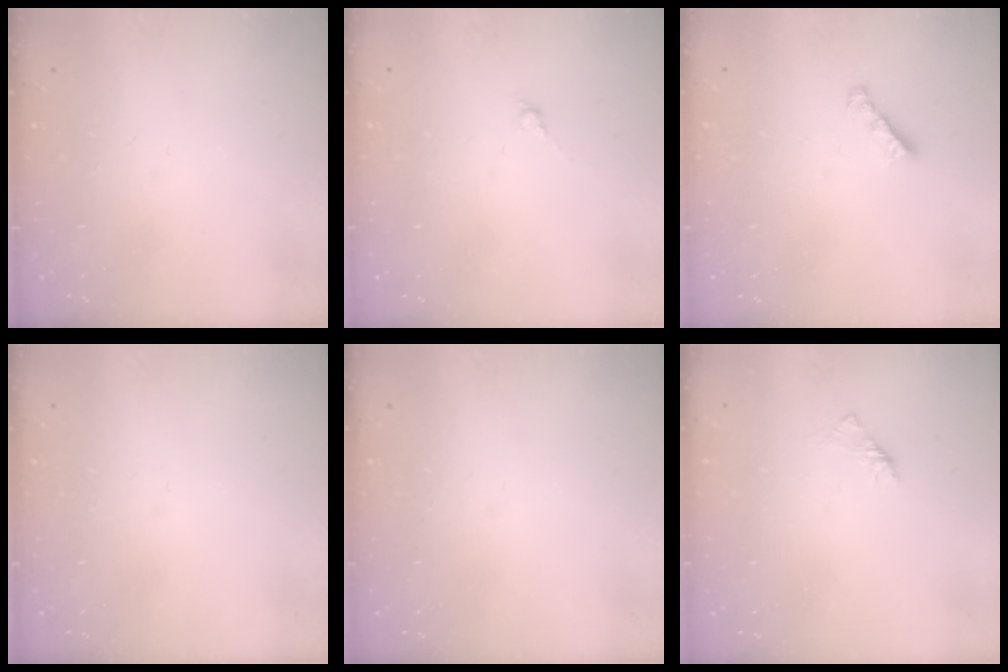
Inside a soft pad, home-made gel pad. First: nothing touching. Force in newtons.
{"total": 0.0}
{"total": 2.4, "press": 2.4, "slide": 0.1}
{"total": 0.0}
{"total": 0.0}
{"total": 2.0, "press": 1.9, "slide": 0.6}